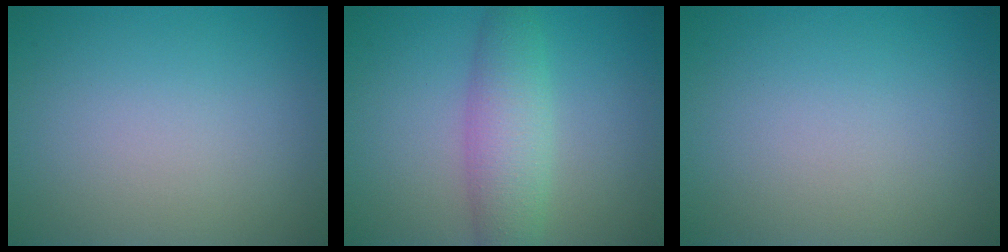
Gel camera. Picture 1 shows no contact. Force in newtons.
{"total": 4.3, "press": 4.3, "slide": 0.1}
{"total": 0.0}